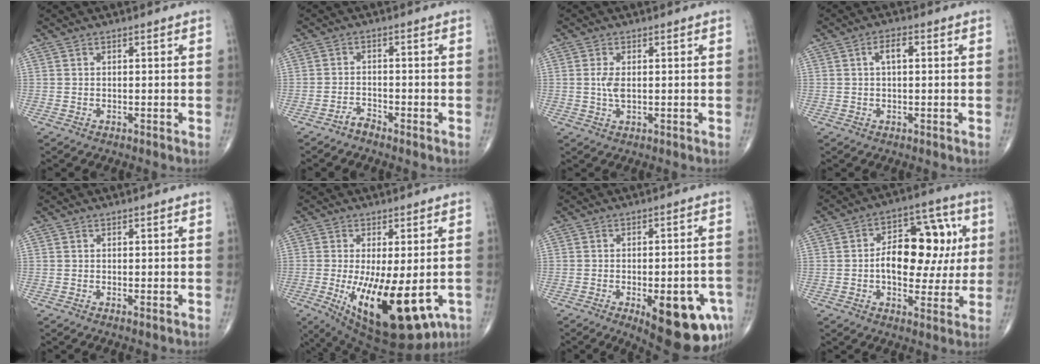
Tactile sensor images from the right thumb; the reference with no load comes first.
{"total": 1.8, "force": [-1.8, 0.3, 0.3], "torque": [-0.004, 0.008, -0.035]}
{"total": 2.8, "force": [0.2, 1.3, 2.5], "torque": [-0.056, -0.001, 0.005]}
{"total": 2.9, "force": [0.6, 1.3, 2.5], "torque": [-0.046, 0.008, 0.008]}
{"total": 0.6, "force": [-0.1, 0.1, 0.6], "torque": [-0.012, -0.003, -0.003]}
{"total": 19.1, "force": [-5.2, 7.4, 16.8], "torque": [-0.259, -0.030, -0.057]}
{"total": 17.2, "force": [-7.1, 6.6, 14.2], "torque": [-0.128, 0.017, -0.077]}
{"total": 16.3, "force": [1.2, 9.7, 13.0], "torque": [-0.146, 0.029, 0.017]}